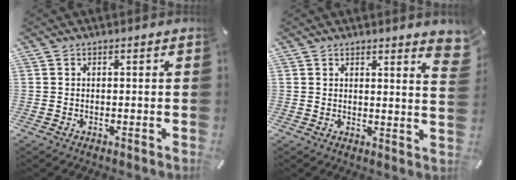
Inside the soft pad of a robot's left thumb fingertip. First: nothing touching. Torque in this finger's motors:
{"motor_torque": [0.81, -0.48, -0.19, -0.31, 0.04]}